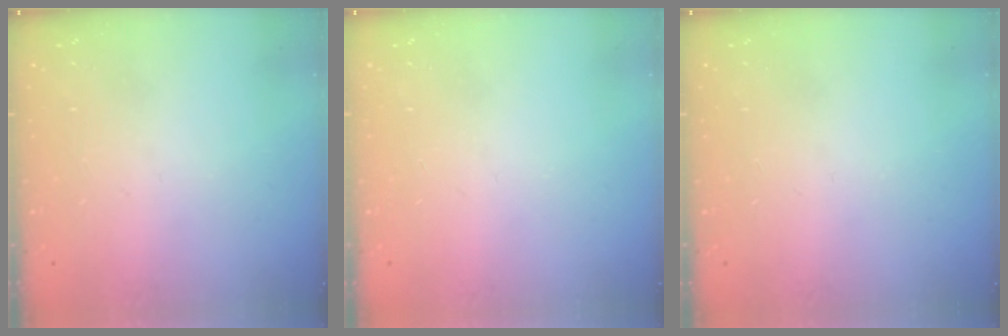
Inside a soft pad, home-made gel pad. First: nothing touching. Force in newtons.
{"total": 0.0}
{"total": 0.0}